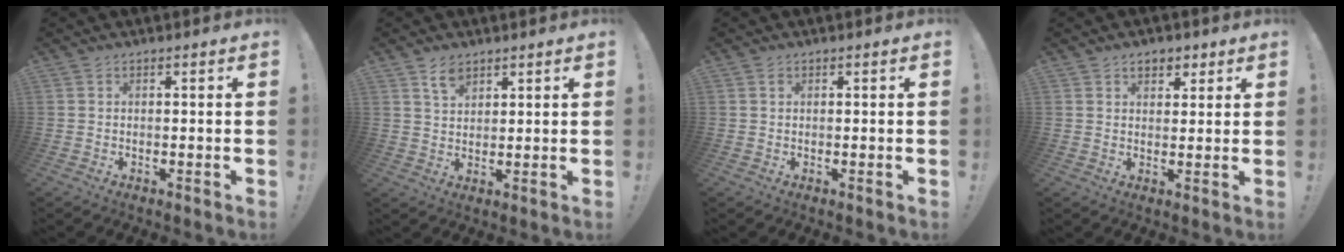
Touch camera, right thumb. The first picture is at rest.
{"total": 4.7, "force": [3.3, 2.5, 2.3], "torque": [-0.037, -0.014, 0.059]}
{"total": 0.6, "force": [0.2, 0.5, 0.3], "torque": [0.003, -0.001, 0.002]}
{"total": 4.2, "force": [2.3, 3.0, 1.9], "torque": [-0.020, -0.005, 0.039]}